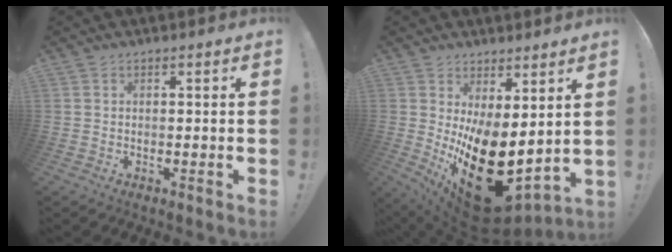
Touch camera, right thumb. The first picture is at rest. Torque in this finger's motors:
{"motor_torque": [0.02, 1.32, 2.77, 0.00, 0.79]}